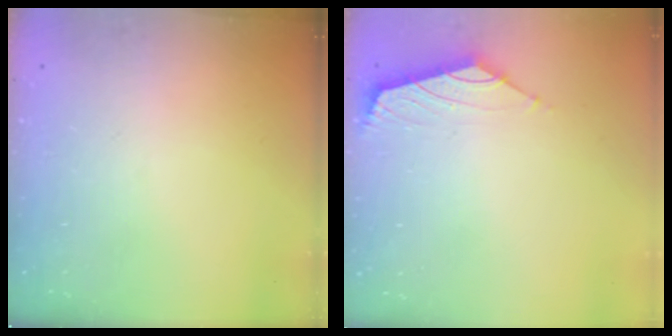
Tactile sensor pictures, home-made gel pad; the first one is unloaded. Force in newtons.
{"total": 1.8, "press": 1.6, "slide": 0.7}